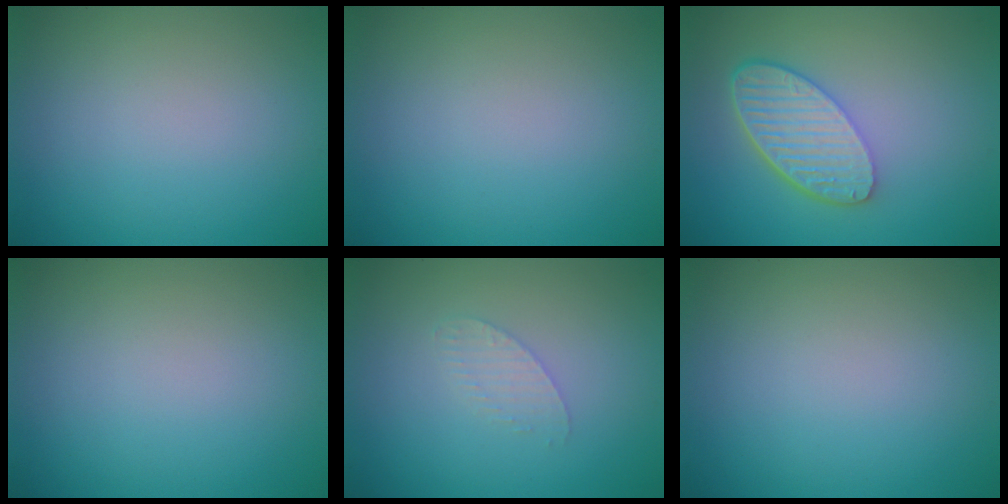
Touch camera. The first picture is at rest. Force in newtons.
{"total": 0.0}
{"total": 5.8, "press": 4.3, "slide": 3.9}
{"total": 0.0}
{"total": 1.4, "press": 1.4, "slide": 0.1}
{"total": 0.0}